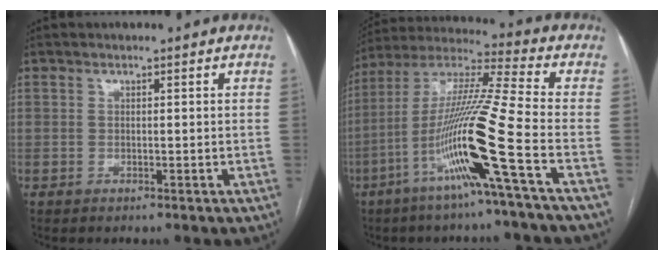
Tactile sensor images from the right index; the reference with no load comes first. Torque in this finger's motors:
{"motor_torque": [2.14, 0.00, 1.05, 0.21]}